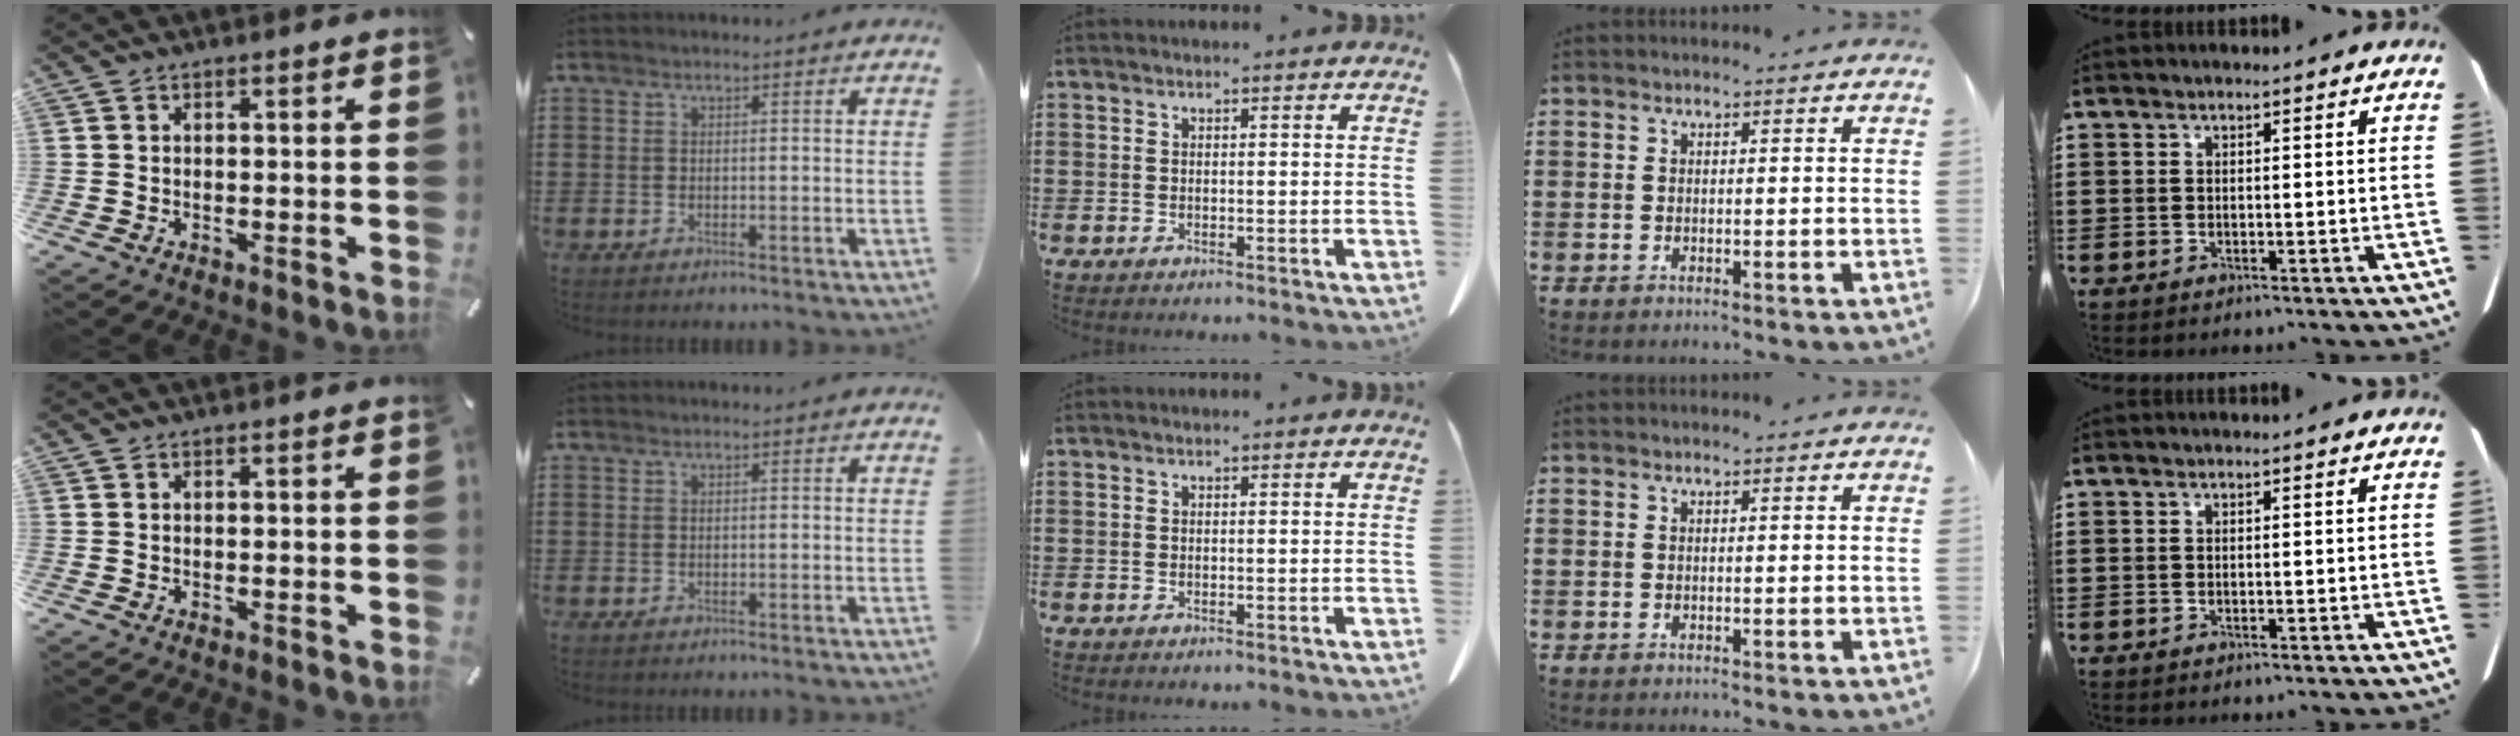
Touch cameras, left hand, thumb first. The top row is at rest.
{}